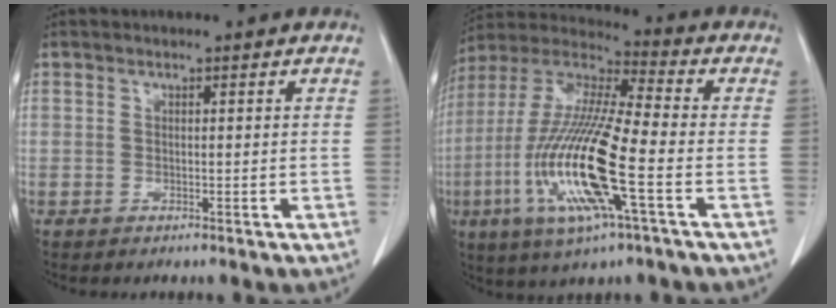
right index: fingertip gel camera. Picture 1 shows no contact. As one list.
[{"total": 18.9, "force": [-5.2, 1.9, 18.1], "torque": [-0.382, -0.019, -0.102]}]